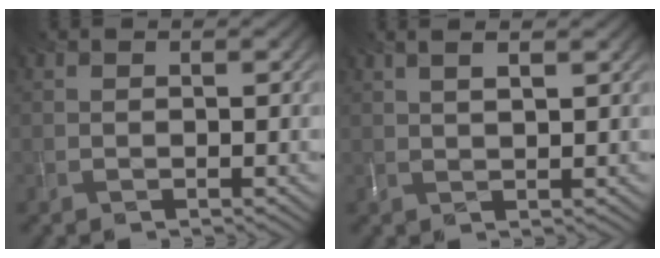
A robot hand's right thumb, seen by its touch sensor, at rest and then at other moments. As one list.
[{"total": 2.1, "force": [1.5, -0.2, 1.4], "torque": [-0.029, 0.002, 0.029]}]